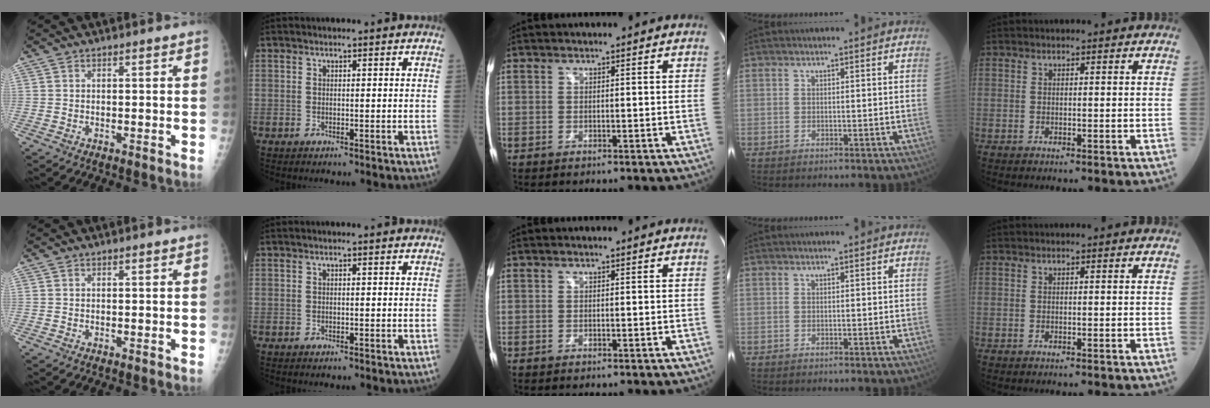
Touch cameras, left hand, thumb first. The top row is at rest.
{}